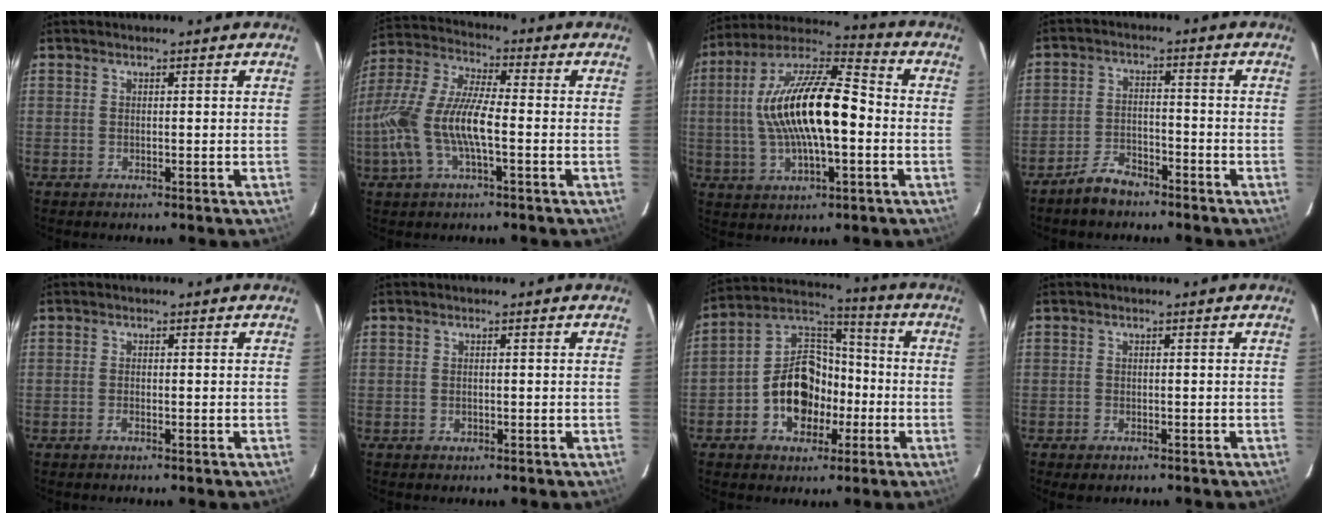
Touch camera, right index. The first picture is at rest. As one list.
[{"total": 14.6, "force": [-3.5, 4.2, 13.5], "torque": [-0.284, -0.002, -0.068]}, {"total": 19.2, "force": [-0.7, 6.5, 18.1], "torque": [-0.339, 0.014, -0.021]}, {"total": 5.7, "force": [-4.6, 2.4, 2.2], "torque": [-0.064, 0.010, -0.079]}, {"total": 1.2, "force": [-0.7, 0.5, 0.8], "torque": [-0.019, 0.000, -0.012]}, {"total": 1.1, "force": [-0.3, 0.9, 0.6], "torque": [-0.010, 0.001, -0.005]}, {"total": 13.5, "force": [-4.3, 9.8, 8.1], "torque": [-0.170, 0.033, -0.069]}, {"total": 2.1, "force": [-1.4, 1.1, 1.0], "torque": [-0.023, -0.006, -0.024]}]